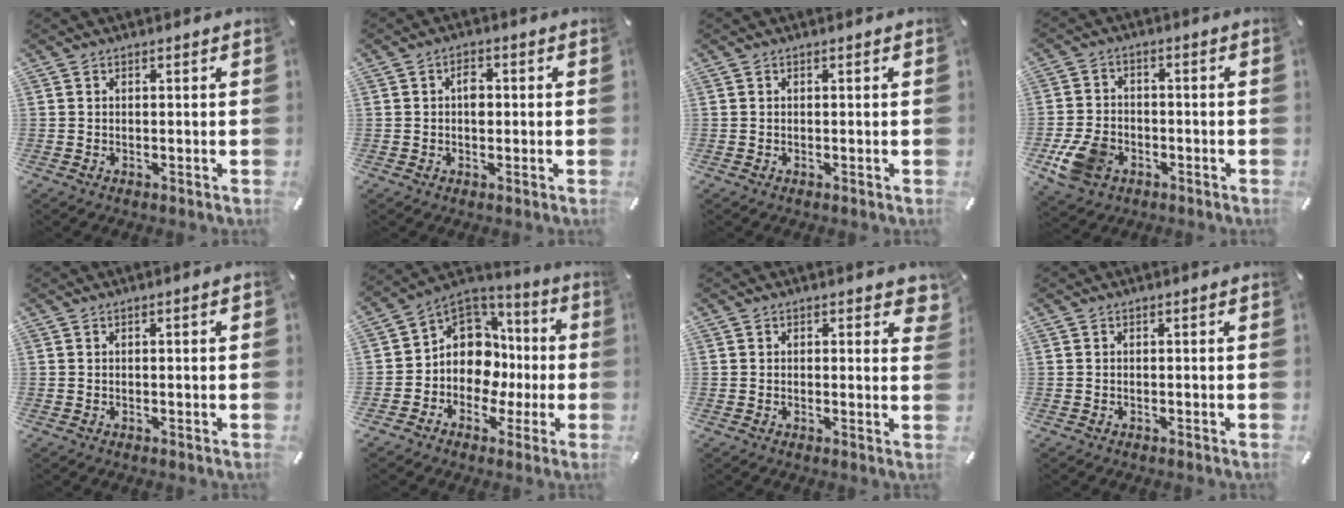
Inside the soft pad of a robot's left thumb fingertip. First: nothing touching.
{"total": 3.1, "force": [0.1, 2.1, 2.3], "torque": [-0.030, 0.000, -0.004]}
{"total": 0.0}
{"total": 8.8, "force": [-3.8, 6.4, 4.7], "torque": [-0.101, 0.012, -0.070]}
{"total": 1.3, "force": [0.2, 0.2, 1.3], "torque": [-0.024, 0.001, 0.002]}
{"total": 11.8, "force": [-0.8, 10.8, 4.7], "torque": [-0.098, -0.018, -0.006]}
{"total": 1.8, "force": [1.1, 1.0, 1.0], "torque": [0.001, -0.005, 0.014]}
{"total": 0.0}